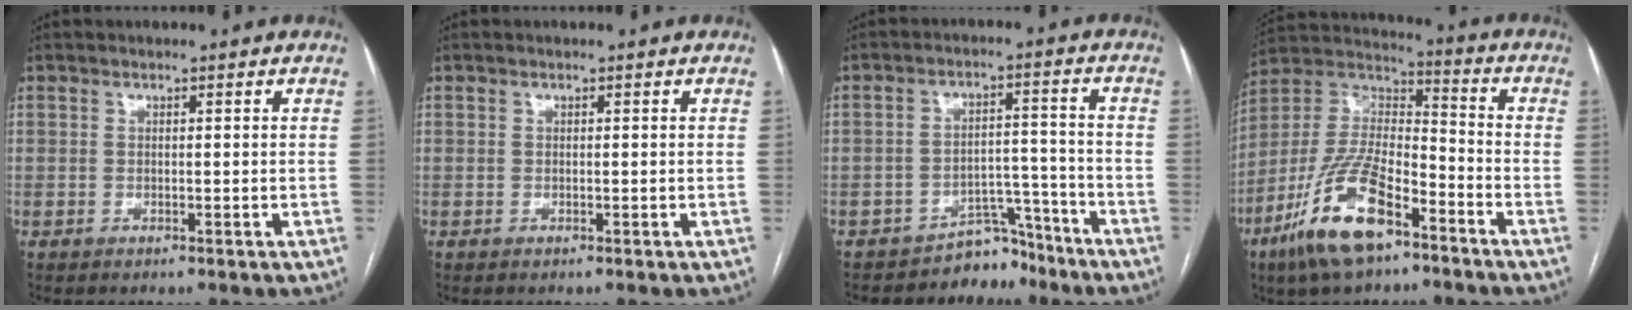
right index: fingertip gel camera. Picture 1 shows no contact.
{"total": 0.0}
{"total": 5.4, "force": [-4.9, 2.3, 0.0], "torque": [0.010, 0.042, -0.072]}
{"total": 16.6, "force": [-9.5, 5.5, 12.5], "torque": [-0.259, -0.004, -0.177]}